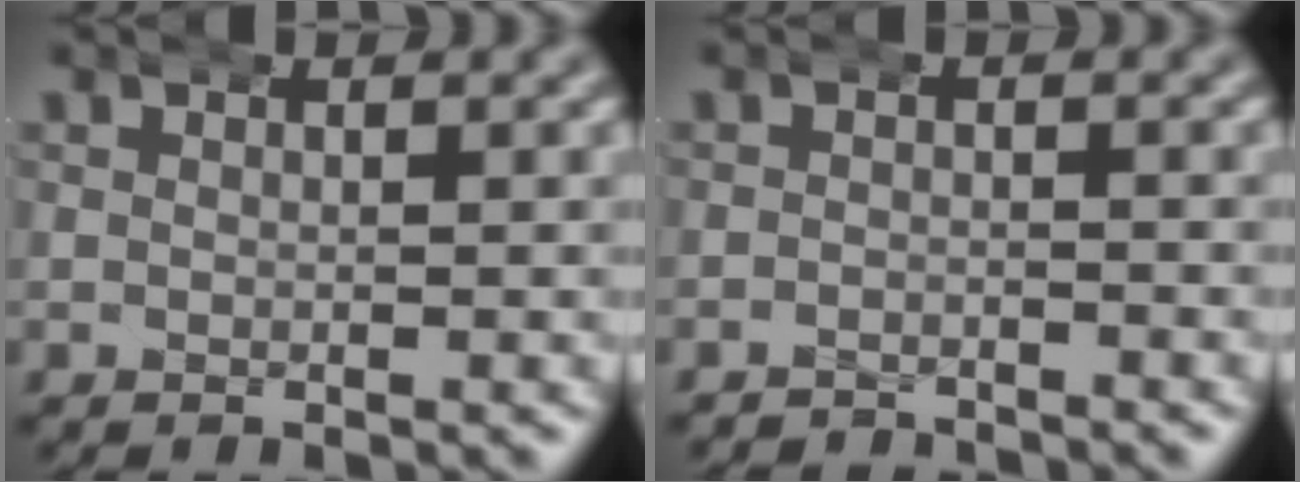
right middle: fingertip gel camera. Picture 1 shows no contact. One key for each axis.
{"total": 2.9, "fx": -2.8, "fy": 0.3, "fz": -0.1, "tx": -0.002, "ty": -0.010, "tz": -0.047}